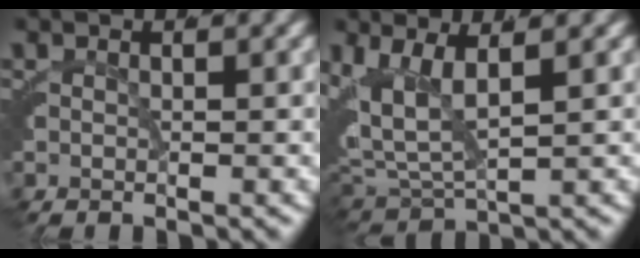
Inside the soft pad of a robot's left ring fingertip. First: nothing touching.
{"total": 6.5, "force": [1.3, 5.0, 4.0], "torque": [-0.119, -0.014, 0.030]}